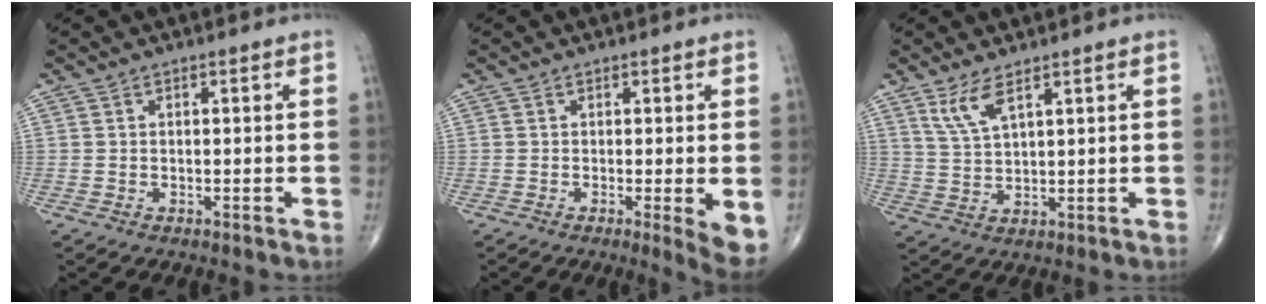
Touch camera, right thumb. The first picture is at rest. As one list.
[{"total": 4.9, "force": [-0.9, 0.7, 4.8], "torque": [-0.073, -0.017, -0.016]}, {"total": 5.2, "force": [3.2, 1.5, 3.8], "torque": [-0.081, -0.018, 0.073]}]